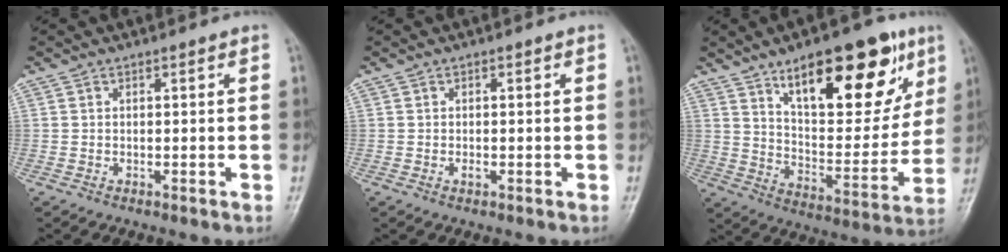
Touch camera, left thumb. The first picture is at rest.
{"total": 0.9, "force": [-0.2, 0.5, 0.7], "torque": [-0.009, -0.001, -0.005]}
{"total": 23.0, "force": [12.6, 9.7, 16.7], "torque": [-0.193, -0.049, 0.201]}